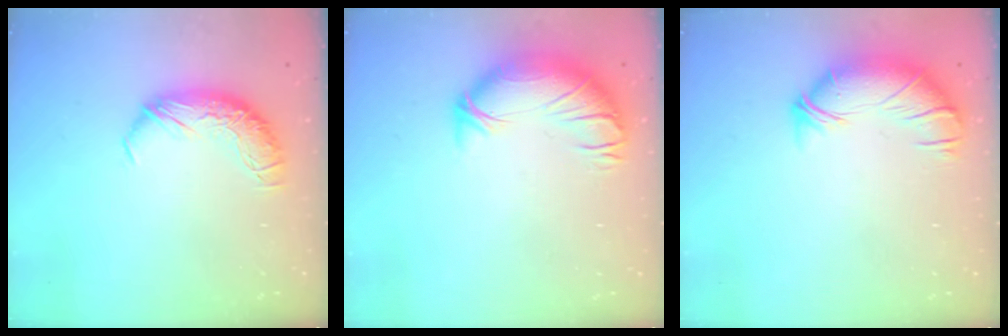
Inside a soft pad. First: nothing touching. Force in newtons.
{"total": 3.2, "press": 0.5, "slide": 3.2}
{"total": 2.8, "press": 1.5, "slide": 2.3}